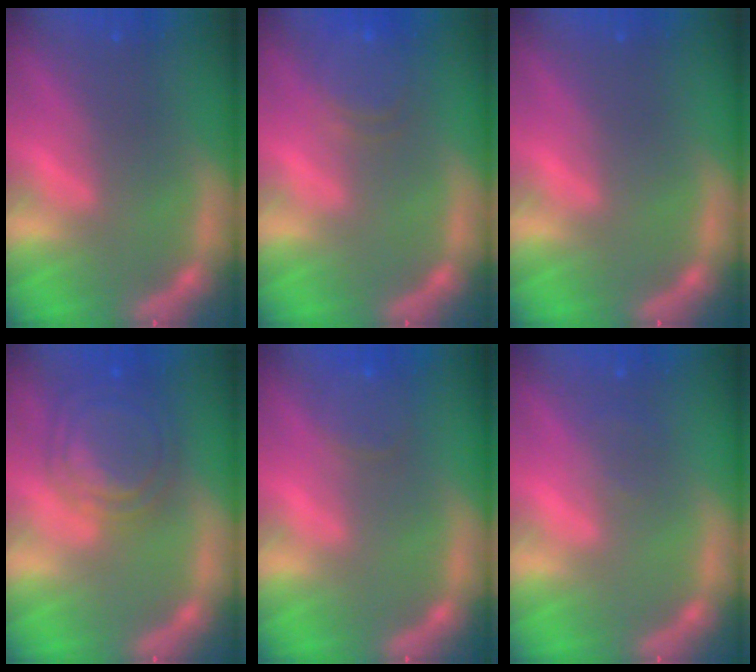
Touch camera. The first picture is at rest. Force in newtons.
{"total": 4.6}
{"total": 0.0}
{"total": 7.6}
{"total": 2.4}
{"total": 0.9}